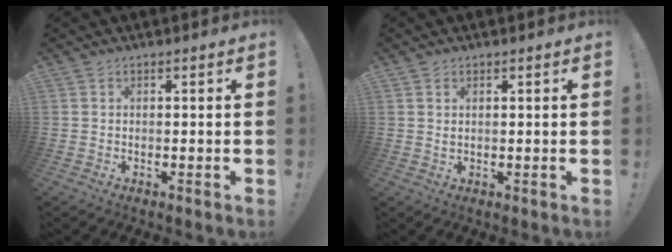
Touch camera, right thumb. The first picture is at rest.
{"total": 1.1, "force": [0.7, 0.3, 0.7], "torque": [-0.008, -0.003, 0.012]}